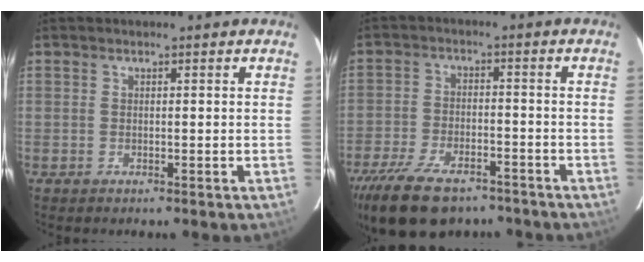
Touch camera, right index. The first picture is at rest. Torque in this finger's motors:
{"motor_torque": [1.41, -0.73, 0.57, 0.16]}